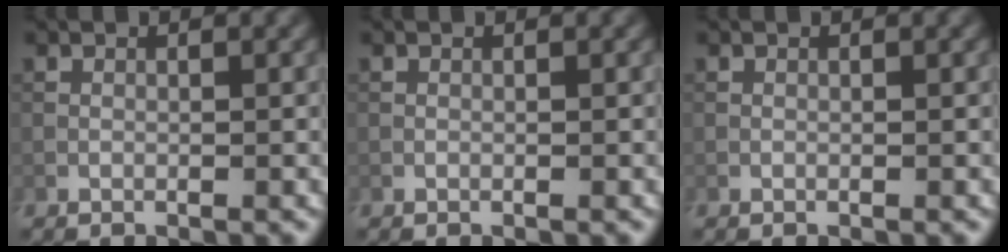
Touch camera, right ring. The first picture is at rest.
{"total": 0.0}
{"total": 0.0}